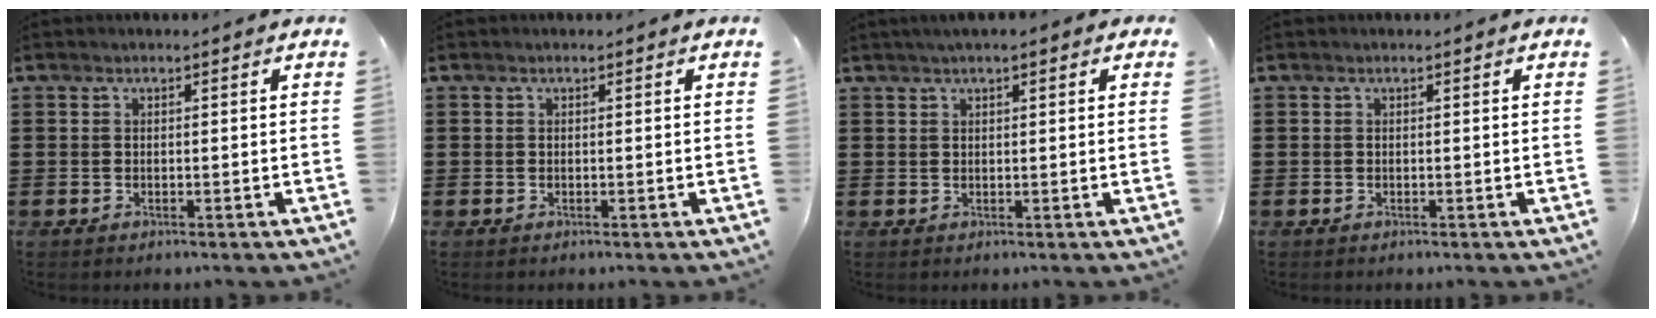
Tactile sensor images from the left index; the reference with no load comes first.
{"total": 0.0}
{"total": 1.6, "force": [1.0, 0.4, 1.2], "torque": [-0.023, 0.005, 0.016]}
{"total": 0.0}